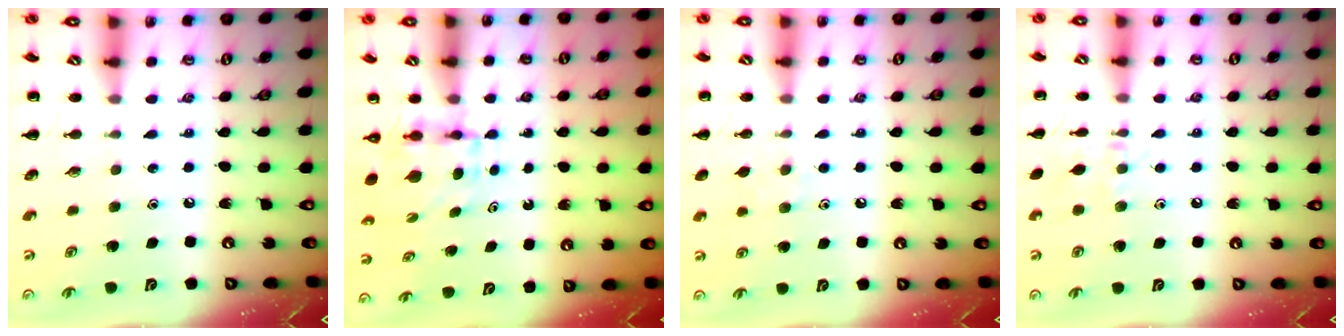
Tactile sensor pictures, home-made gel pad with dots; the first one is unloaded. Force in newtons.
{"total": 4.0, "press": 4.0, "slide": 0.3}
{"total": 5.9, "press": 5.6, "slide": 1.9}
{"total": 7.4, "press": 7.3, "slide": 1.4}